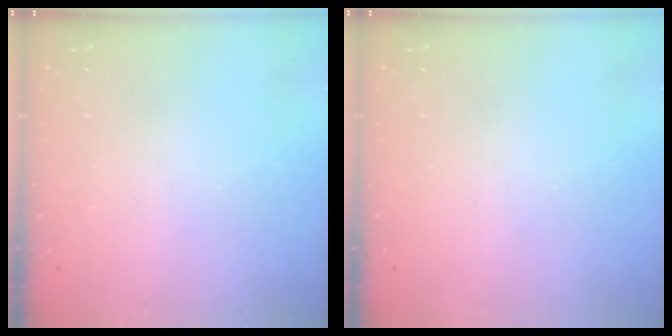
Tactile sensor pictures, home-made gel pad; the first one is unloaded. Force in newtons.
{"total": 0.0}